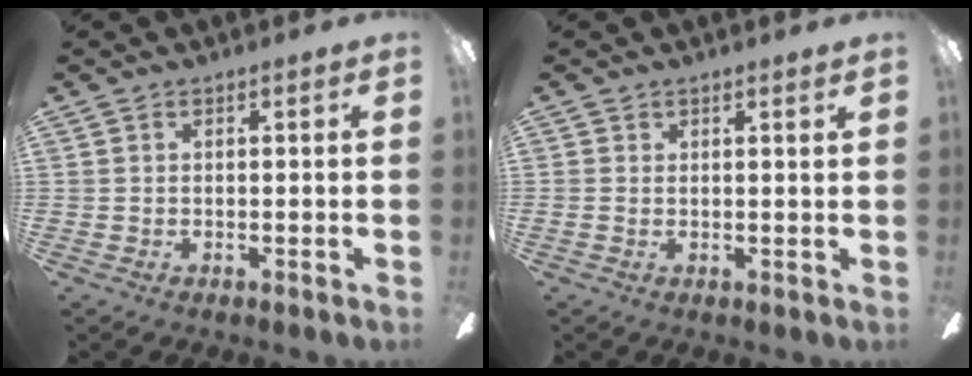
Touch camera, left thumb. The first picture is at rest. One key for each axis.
{"total": 1.0, "fx": 0.7, "fy": -0.1, "fz": 0.8, "tx": -0.008, "ty": -0.006, "tz": 0.010}